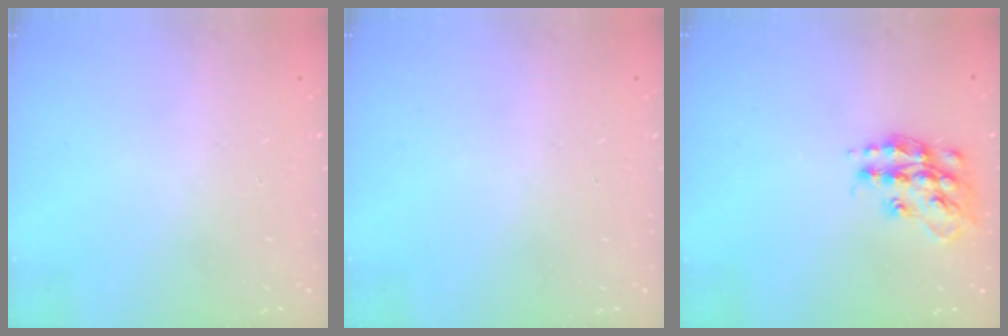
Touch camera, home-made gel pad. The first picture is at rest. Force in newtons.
{"total": 0.5, "press": 0.5, "slide": 0.2}
{"total": 15.2, "press": 15.2, "slide": 0.9}